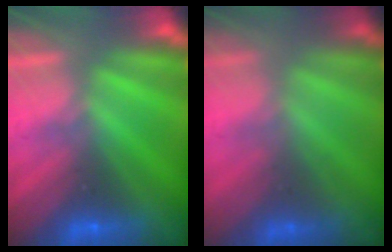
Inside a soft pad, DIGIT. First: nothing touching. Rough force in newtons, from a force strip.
{"total": 1.6}